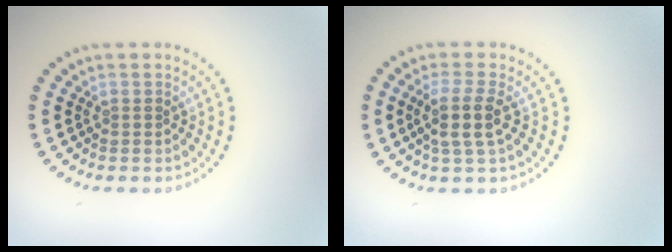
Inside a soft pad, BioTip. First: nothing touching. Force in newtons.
{"total": 2.8, "press": 2.3, "slide": 1.6}